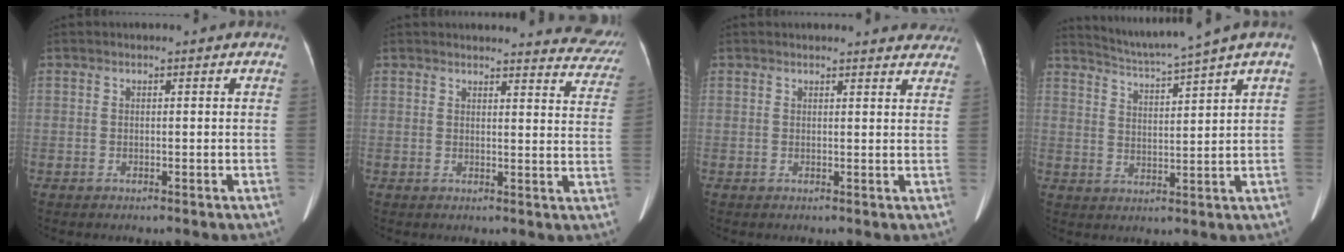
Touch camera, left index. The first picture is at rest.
{"total": 11.2, "force": [11.0, 1.5, 0.9], "torque": [0.023, -0.061, 0.087]}
{"total": 7.4, "force": [7.1, 1.5, 1.2], "torque": [0.009, -0.006, 0.052]}
{"total": 7.5, "force": [6.5, -2.1, 3.2], "torque": [-0.058, -0.003, 0.112]}